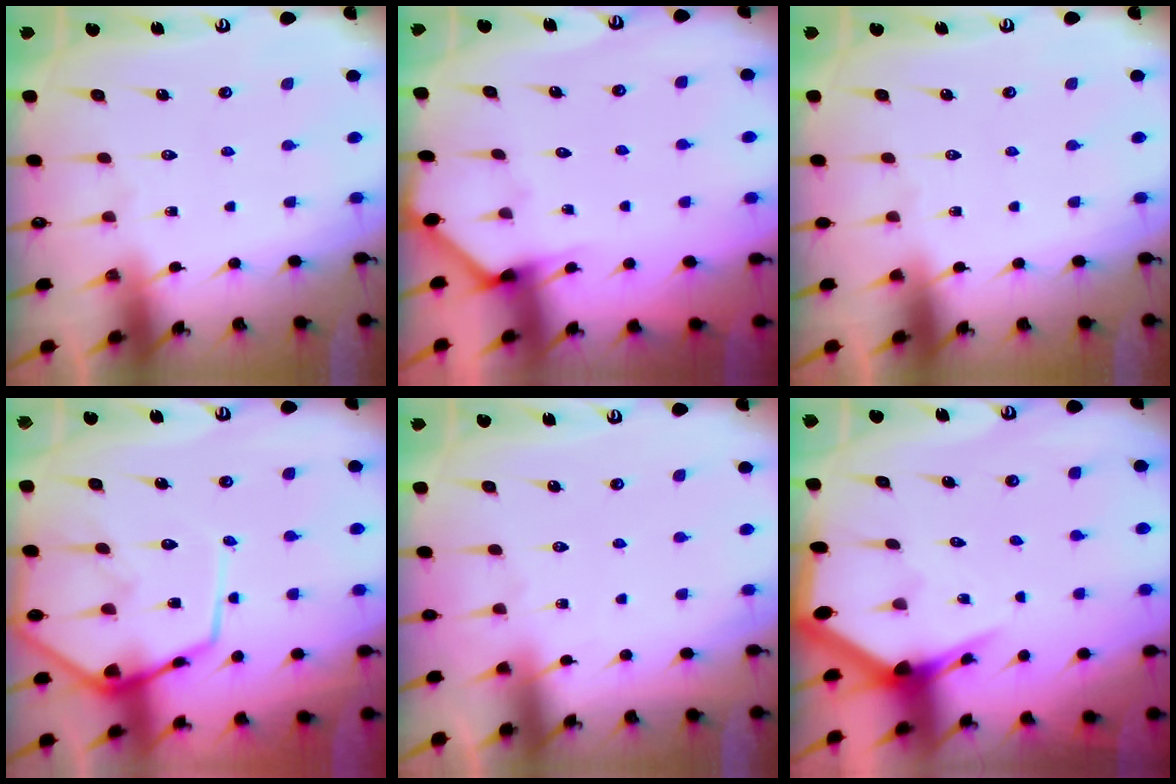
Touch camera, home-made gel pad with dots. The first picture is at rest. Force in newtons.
{"total": 2.6, "press": 2.6, "slide": 0.2}
{"total": 0.0}
{"total": 13.7, "press": 13.7, "slide": 1.3}
{"total": 2.2, "press": 2.2, "slide": 0.3}
{"total": 4.1, "press": 4.0, "slide": 0.5}